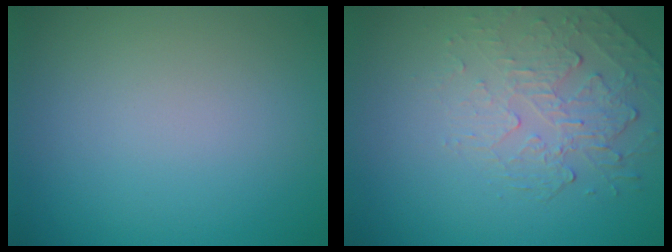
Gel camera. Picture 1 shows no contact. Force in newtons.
{"total": 2.2, "press": 1.4, "slide": 1.7}